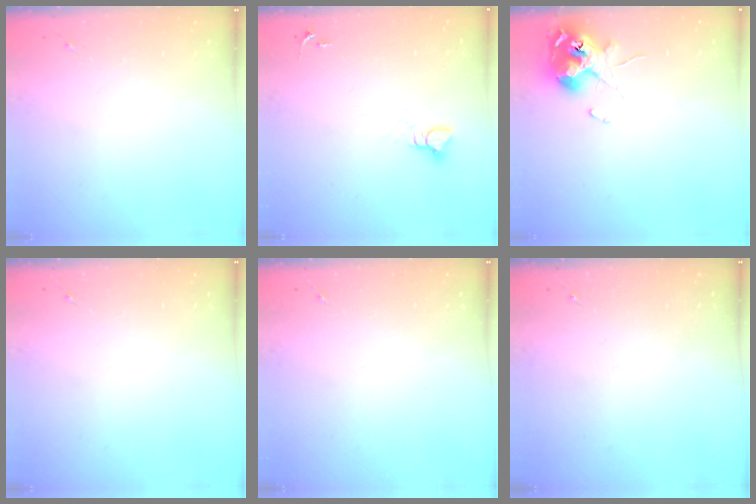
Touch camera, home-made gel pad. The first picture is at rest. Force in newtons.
{"total": 3.9, "press": 3.8, "slide": 0.3}
{"total": 11.8, "press": 11.7, "slide": 1.1}
{"total": 0.0}
{"total": 0.0}
{"total": 0.0}